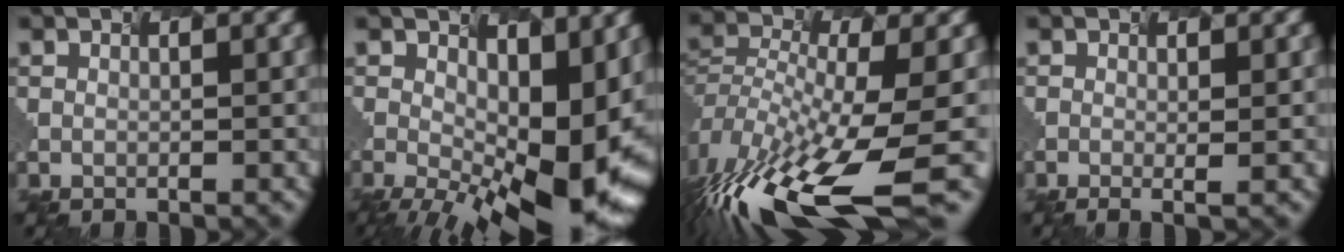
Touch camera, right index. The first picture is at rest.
{"total": 12.1, "force": [-1.7, 3.9, 11.3], "torque": [-0.176, -0.023, 0.020]}
{"total": 13.2, "force": [-8.7, 3.0, 9.5], "torque": [-0.245, -0.042, -0.109]}
{"total": 1.2, "force": [-0.7, -0.4, 1.0], "torque": [-0.018, 0.002, 0.002]}